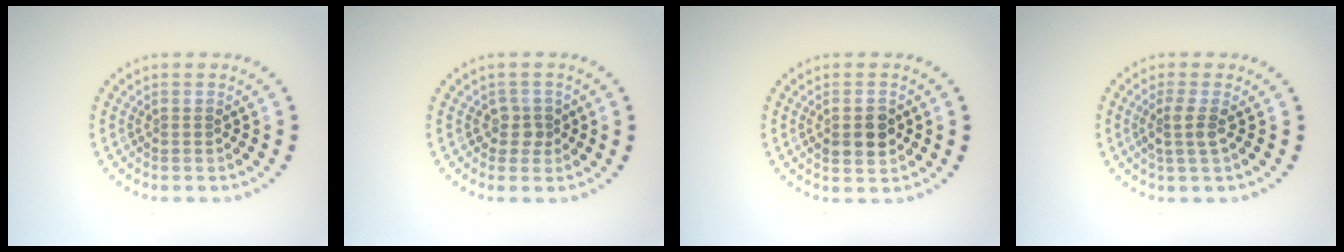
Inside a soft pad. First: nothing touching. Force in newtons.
{"total": 1.7, "press": 1.4, "slide": 0.9}
{"total": 2.9, "press": 2.9, "slide": 0.2}
{"total": 2.0, "press": 1.5, "slide": 1.2}